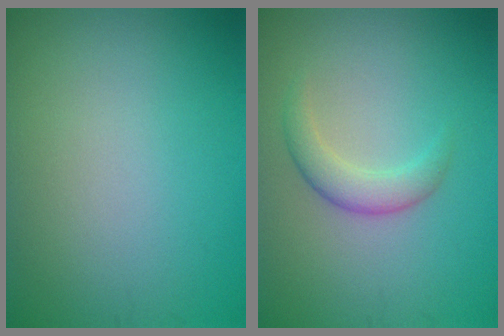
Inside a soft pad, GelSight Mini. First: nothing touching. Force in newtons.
{"total": 2.5, "press": 2.5, "slide": 0.0}